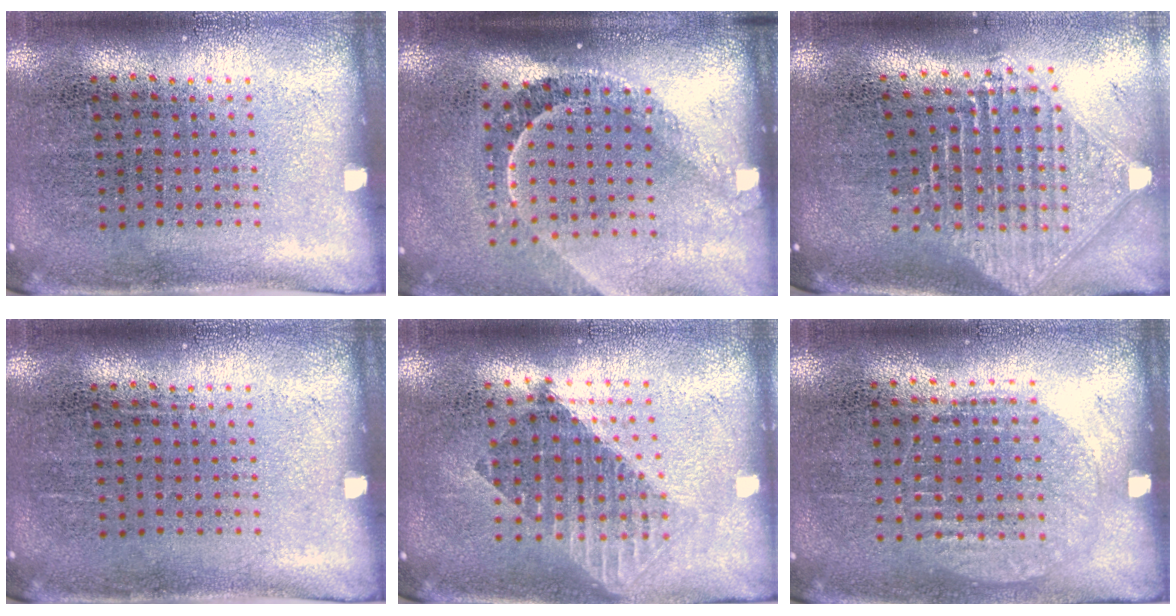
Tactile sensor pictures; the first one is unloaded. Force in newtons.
{"total": 2.2, "press": 1.5, "slide": 1.5}
{"total": 2.4, "press": 1.9, "slide": 1.5}
{"total": 0.0}
{"total": 1.6, "press": 1.4, "slide": 0.9}
{"total": 0.9, "press": 0.9, "slide": 0.2}